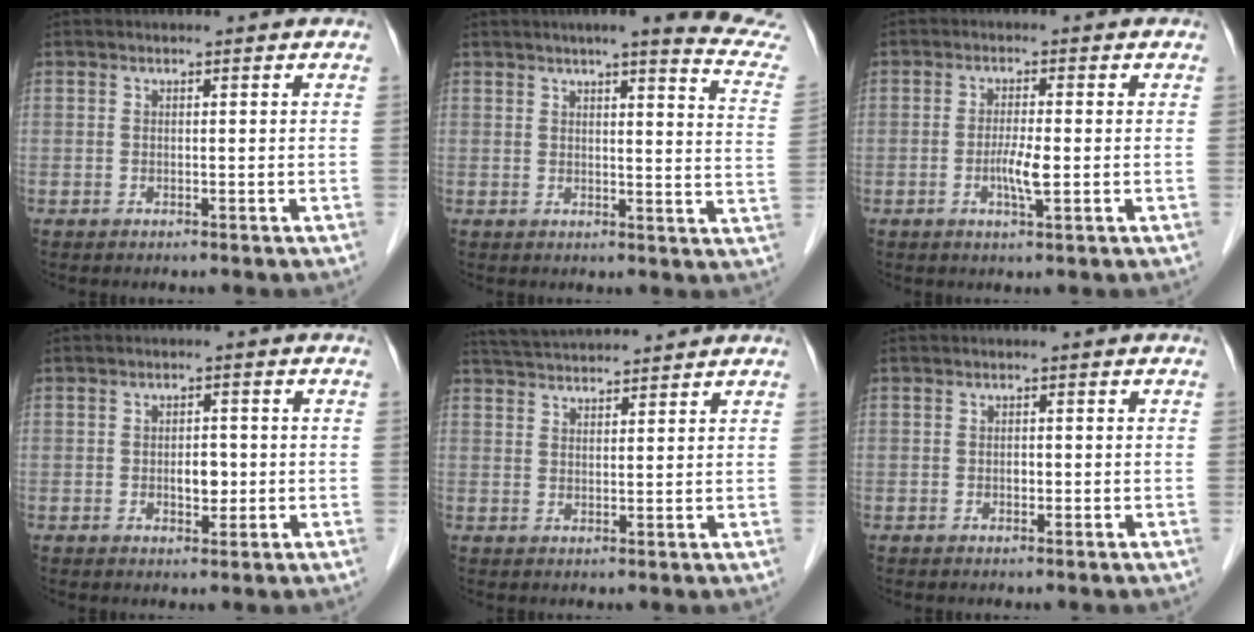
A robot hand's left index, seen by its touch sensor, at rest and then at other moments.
{"total": 16.1, "force": [14.6, -0.4, 6.7], "torque": [-0.076, -0.070, 0.149]}
{"total": 3.6, "force": [-1.0, 0.3, 3.4], "torque": [-0.069, -0.009, -0.018]}
{"total": 2.8, "force": [-0.6, 1.6, 2.2], "torque": [-0.033, -0.002, -0.006]}
{"total": 8.3, "force": [8.0, -0.1, 2.4], "torque": [-0.049, 0.032, 0.127]}
{"total": 0.7, "force": [-0.3, 0.4, 0.4], "torque": [-0.008, -0.002, -0.007]}